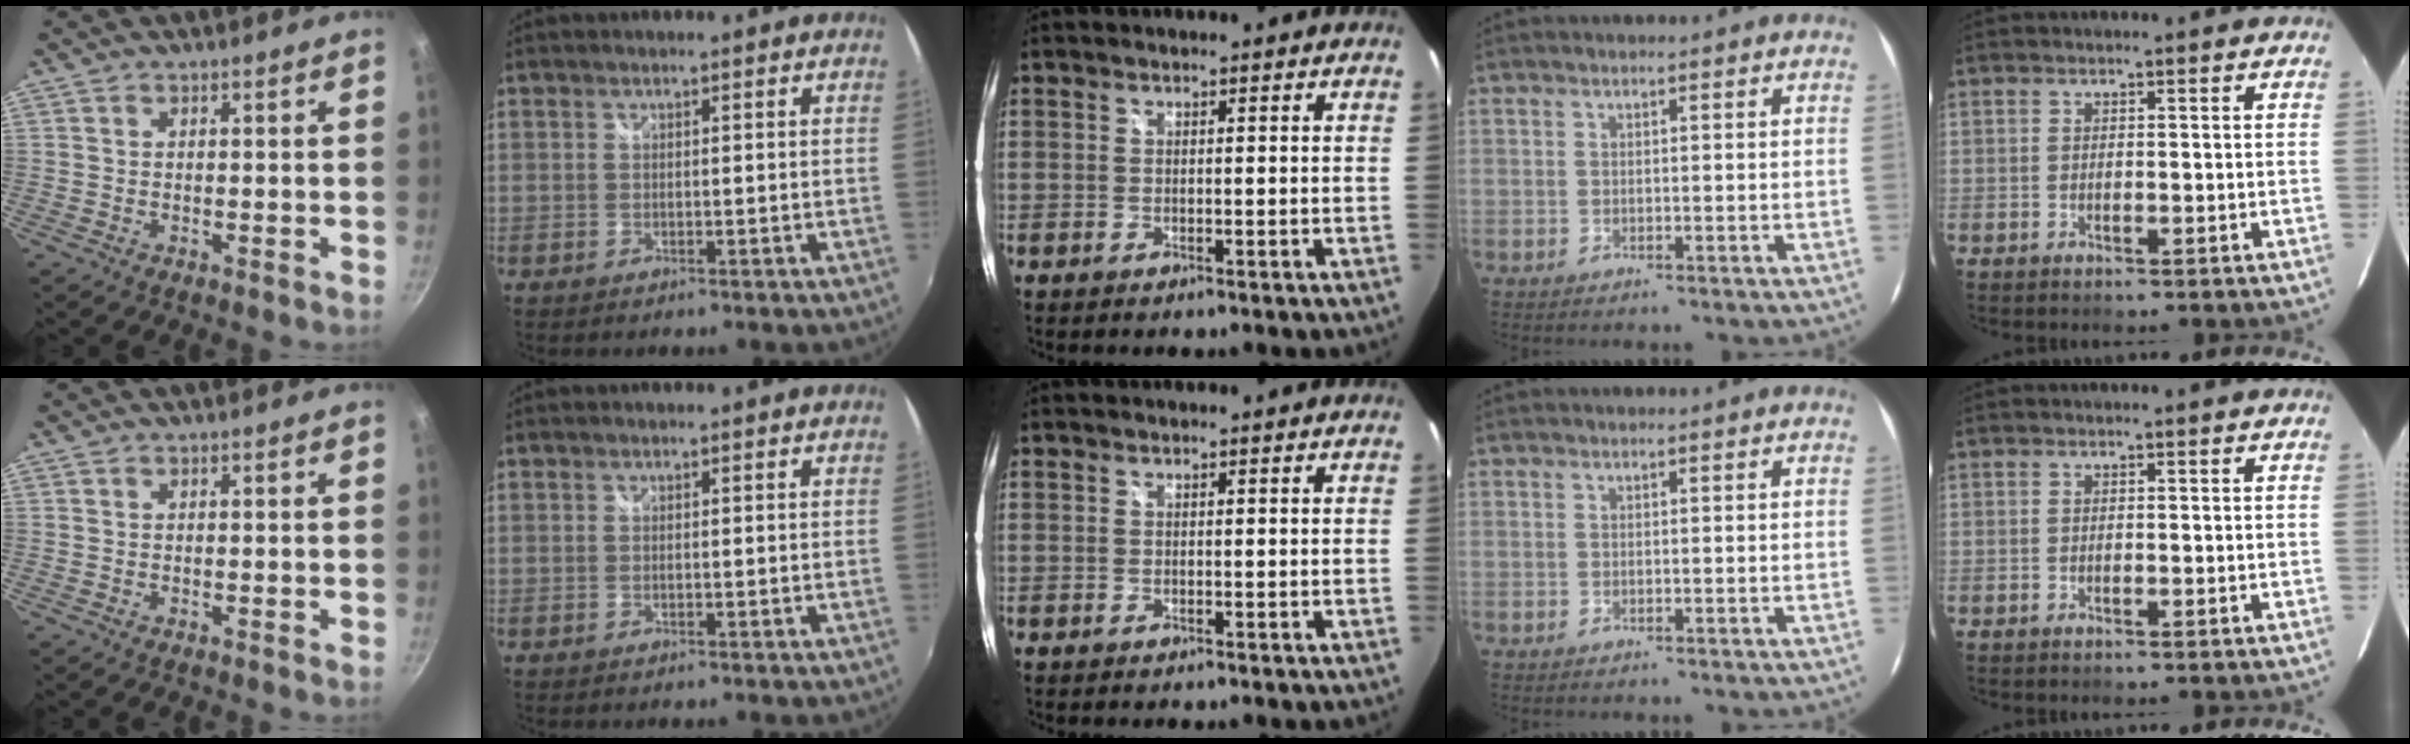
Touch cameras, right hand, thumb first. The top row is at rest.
{}